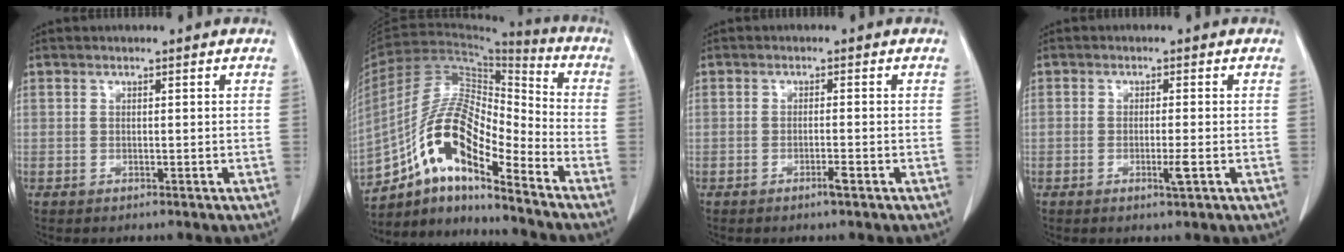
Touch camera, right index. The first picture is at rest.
{"total": 14.0, "force": [-8.6, 3.6, 10.4], "torque": [-0.202, 0.029, -0.153]}
{"total": 1.7, "force": [-1.0, -0.1, 1.4], "torque": [-0.027, -0.002, -0.017]}
{"total": 2.3, "force": [-0.9, 0.0, 2.2], "torque": [-0.037, -0.005, -0.014]}